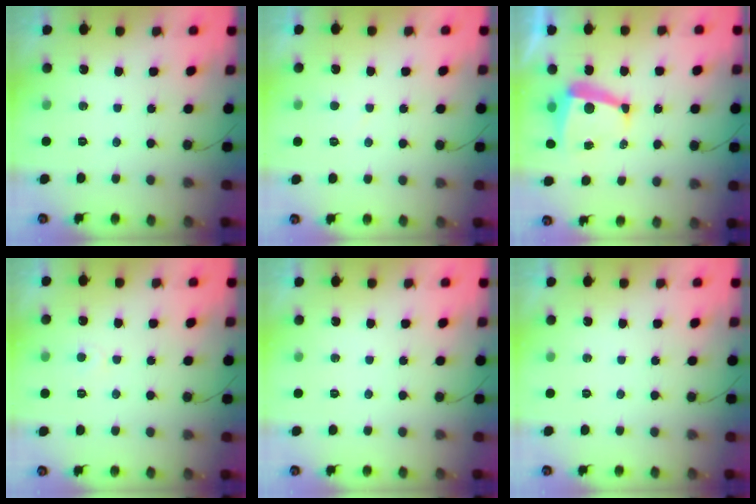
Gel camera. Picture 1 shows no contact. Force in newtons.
{"total": 2.5, "press": 2.5, "slide": 0.2}
{"total": 7.7, "press": 7.7, "slide": 0.5}
{"total": 3.3, "press": 3.3, "slide": 0.5}
{"total": 0.0}
{"total": 0.0}